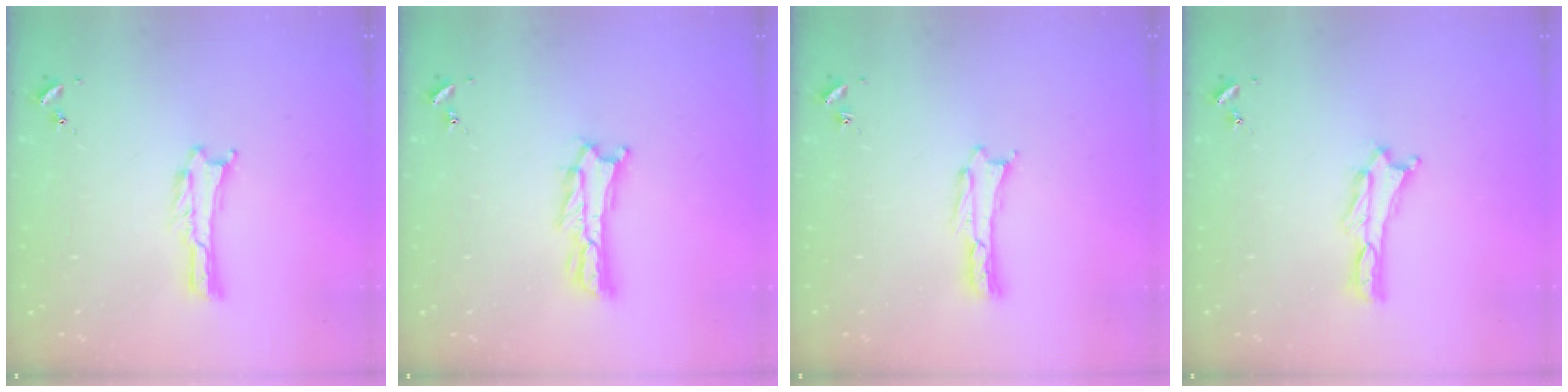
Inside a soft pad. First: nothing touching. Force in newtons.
{"total": 3.0, "press": 2.9, "slide": 0.4}
{"total": 0.0}
{"total": 0.6, "press": 0.6, "slide": 0.2}